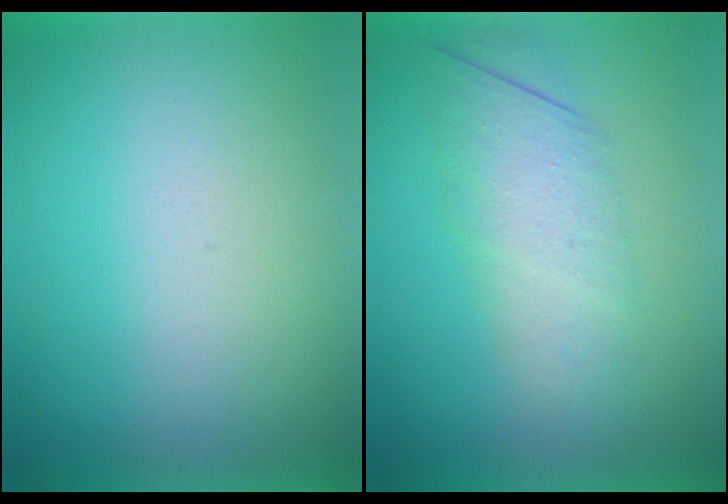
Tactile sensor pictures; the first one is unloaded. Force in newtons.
{"total": 3.0}